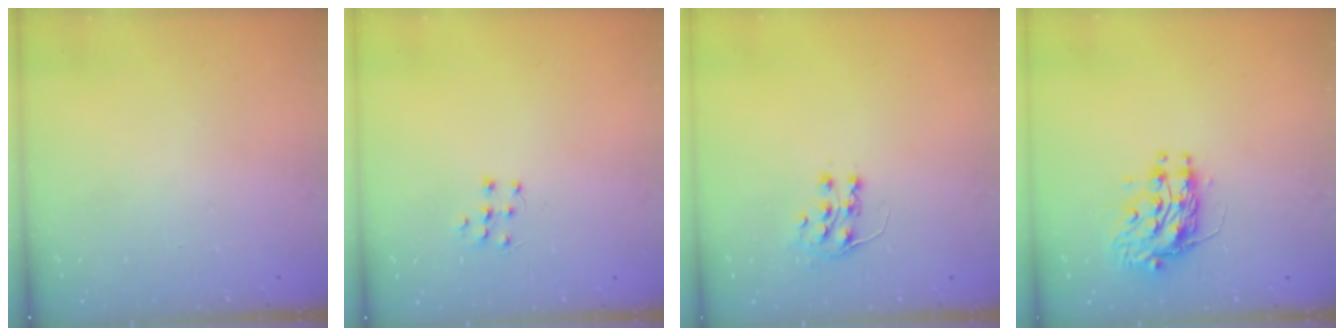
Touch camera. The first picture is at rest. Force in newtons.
{"total": 6.2, "press": 6.2, "slide": 0.4}
{"total": 7.3, "press": 7.3, "slide": 0.5}
{"total": 10.0, "press": 9.9, "slide": 0.8}